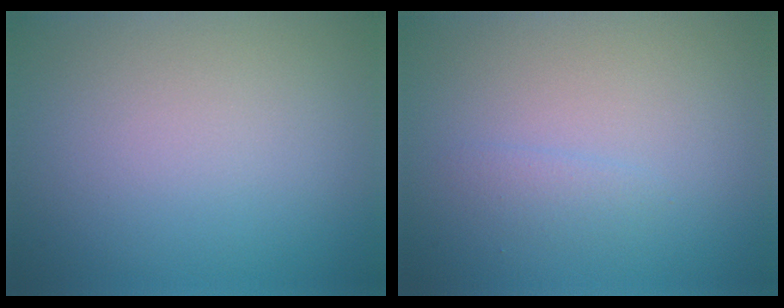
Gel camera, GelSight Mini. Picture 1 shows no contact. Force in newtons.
{"total": 0.9, "press": 0.9, "slide": 0.1}